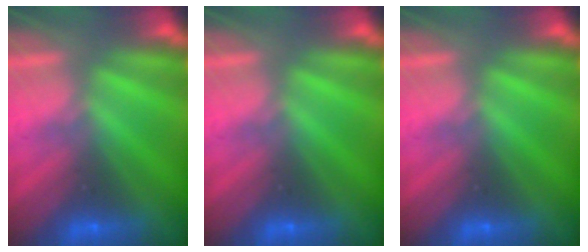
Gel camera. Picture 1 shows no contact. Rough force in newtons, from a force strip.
{"total": 0.0}
{"total": 0.0}